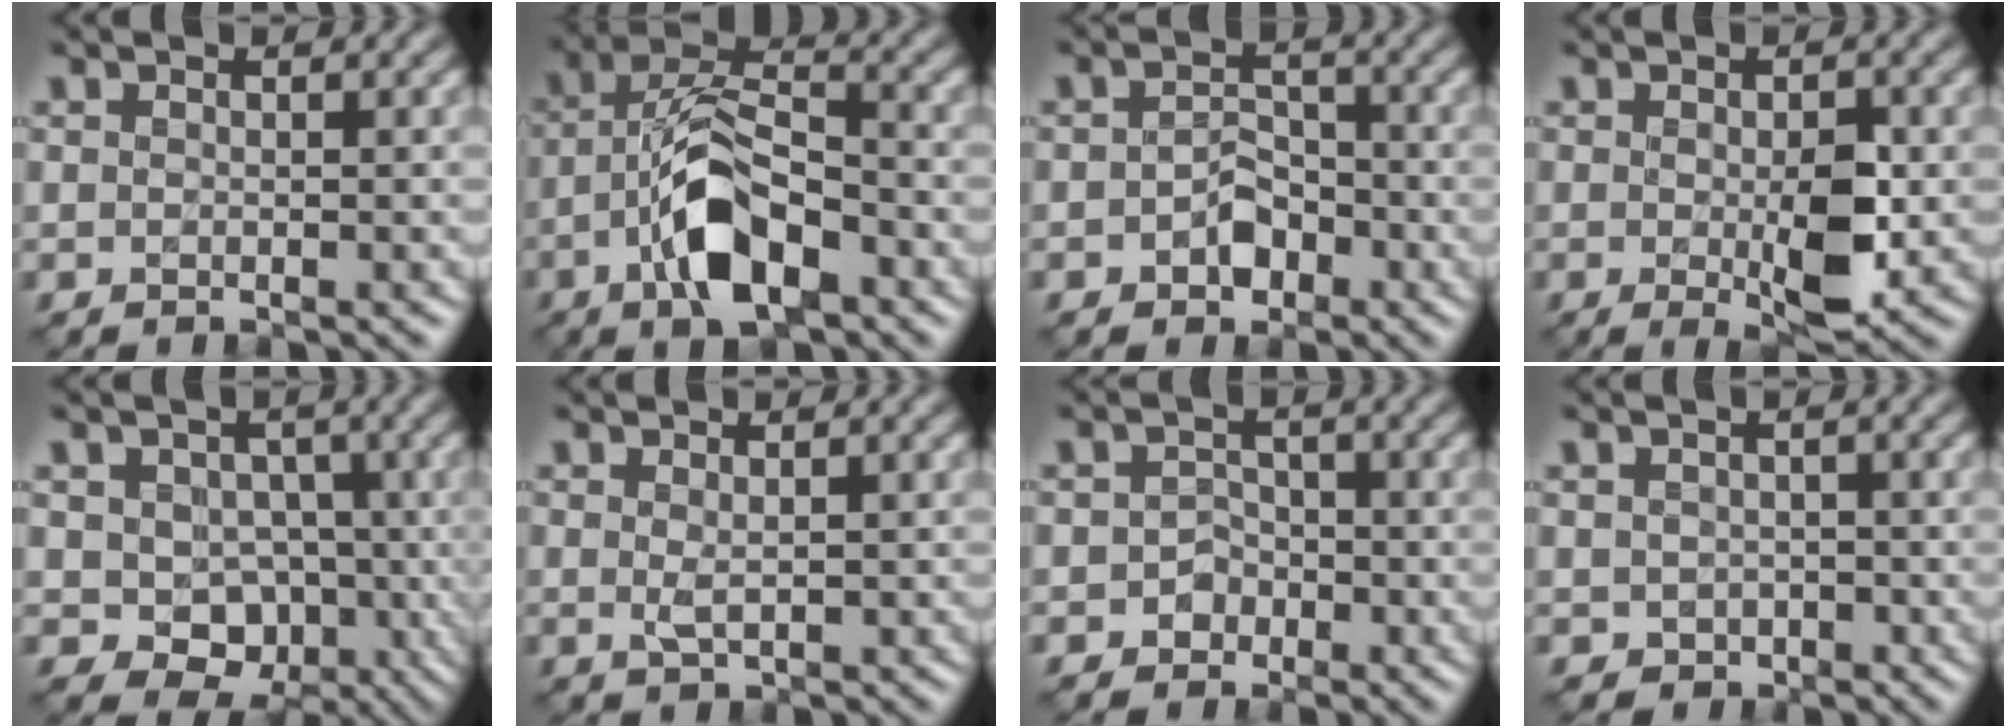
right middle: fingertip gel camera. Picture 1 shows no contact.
{"total": 8.0, "force": [-3.2, 3.5, 6.5], "torque": [-0.126, 0.012, -0.067]}
{"total": 3.1, "force": [-1.5, 1.9, 1.9], "torque": [-0.028, 0.001, -0.024]}
{"total": 4.2, "force": [-0.7, 1.6, 3.8], "torque": [-0.070, -0.006, -0.005]}
{"total": 7.3, "force": [-1.8, 6.3, 3.3], "torque": [-0.033, 0.010, -0.042]}
{"total": 1.4, "force": [0.2, 0.4, 1.3], "torque": [-0.028, -0.001, 0.008]}
{"total": 2.2, "force": [-1.2, 1.7, 0.8], "torque": [-0.005, 0.007, -0.023]}
{"total": 2.0, "force": [-0.7, 1.7, 0.9], "torque": [-0.022, -0.001, -0.014]}